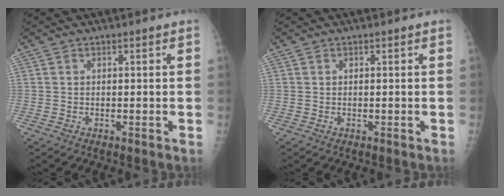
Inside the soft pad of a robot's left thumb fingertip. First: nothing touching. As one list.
[{"total": 0.0}]